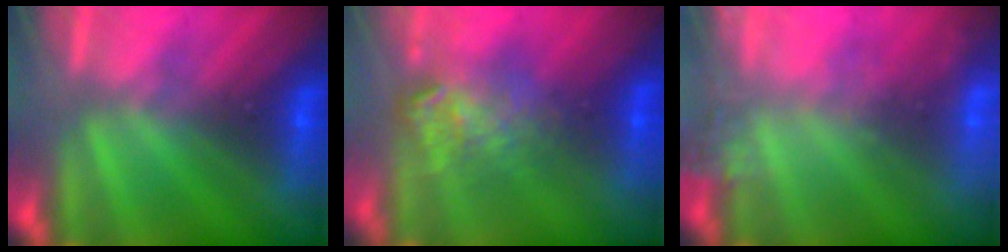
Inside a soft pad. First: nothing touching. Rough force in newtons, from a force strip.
{"total": 7.6}
{"total": 7.1}